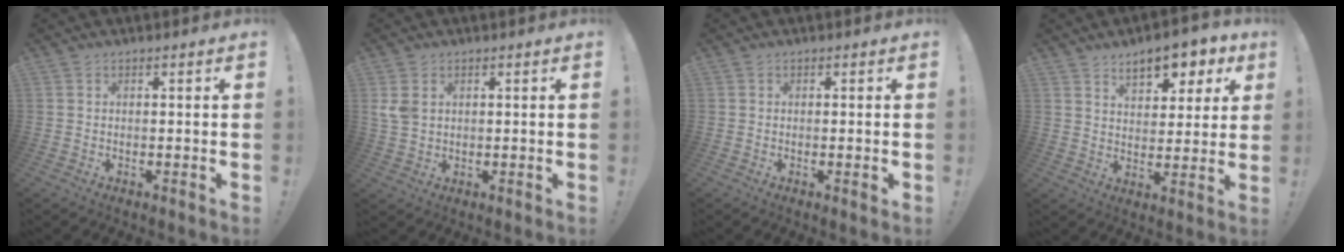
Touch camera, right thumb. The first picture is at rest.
{"total": 4.5, "force": [1.7, 3.2, 2.7], "torque": [-0.048, -0.004, 0.033]}
{"total": 1.2, "force": [-0.3, 0.0, 1.2], "torque": [-0.020, 0.000, -0.006]}
{"total": 10.1, "force": [6.2, 5.2, 6.2], "torque": [-0.074, -0.039, 0.107]}